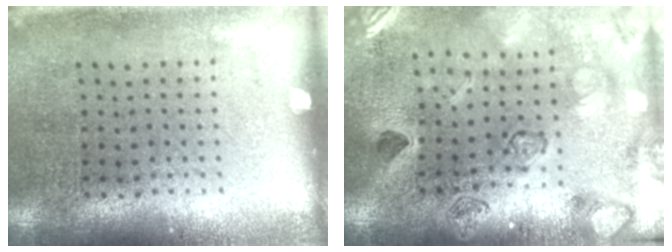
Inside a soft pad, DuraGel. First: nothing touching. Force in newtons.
{"total": 2.3, "press": 2.3, "slide": 0.2}